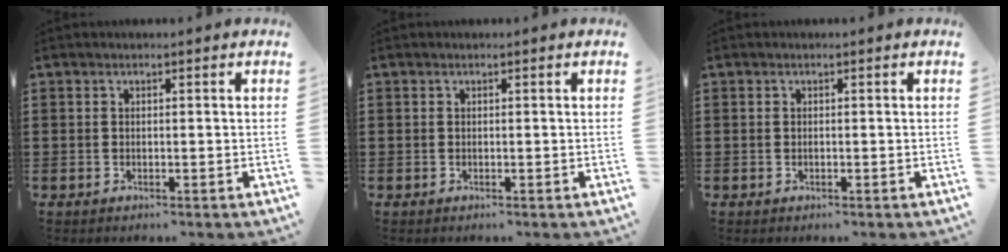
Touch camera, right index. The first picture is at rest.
{"total": 0.0}
{"total": 0.0}